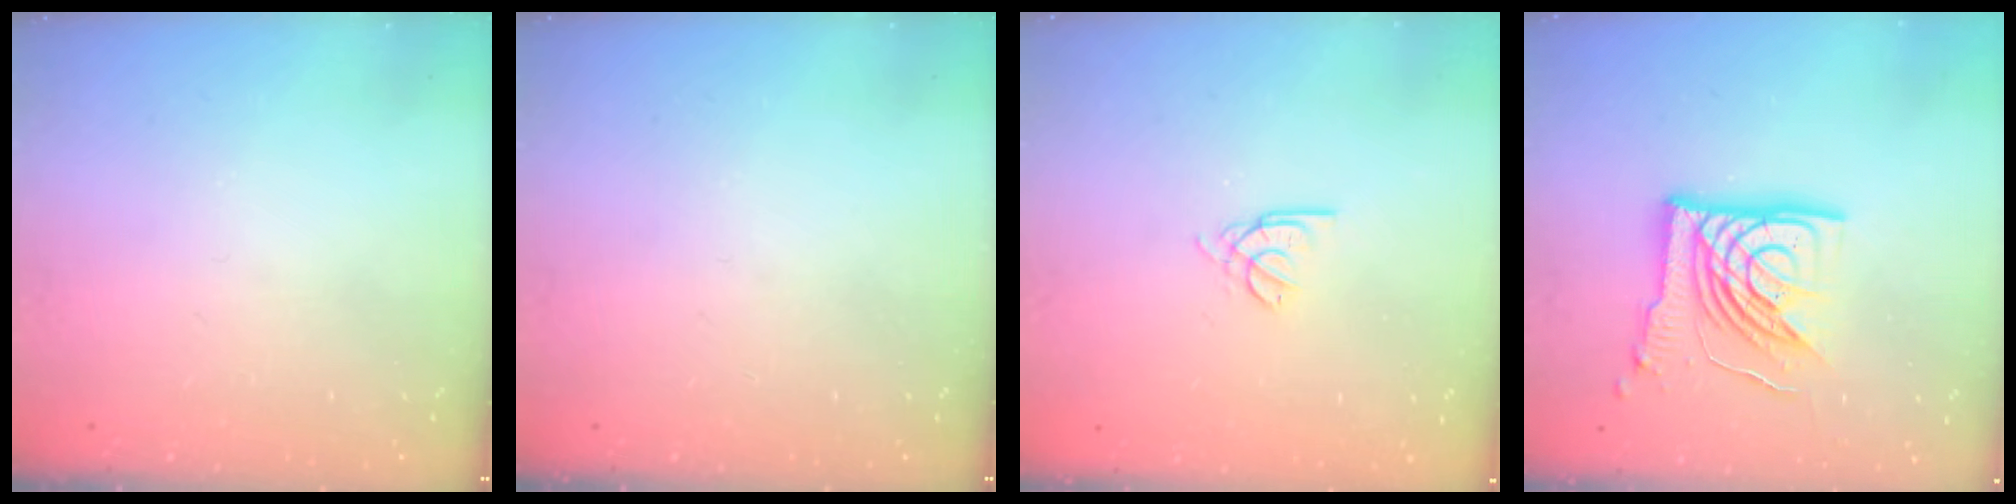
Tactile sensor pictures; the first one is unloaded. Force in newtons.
{"total": 0.0}
{"total": 2.2, "press": 2.1, "slide": 0.6}
{"total": 15.7, "press": 15.6, "slide": 1.8}